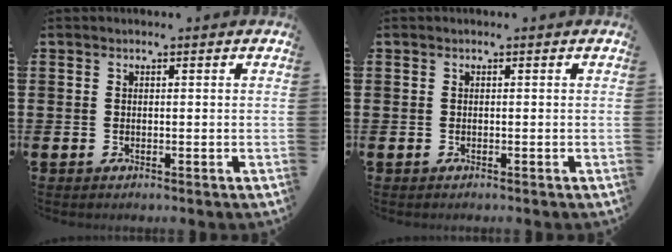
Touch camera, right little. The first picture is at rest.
{"total": 0.0}